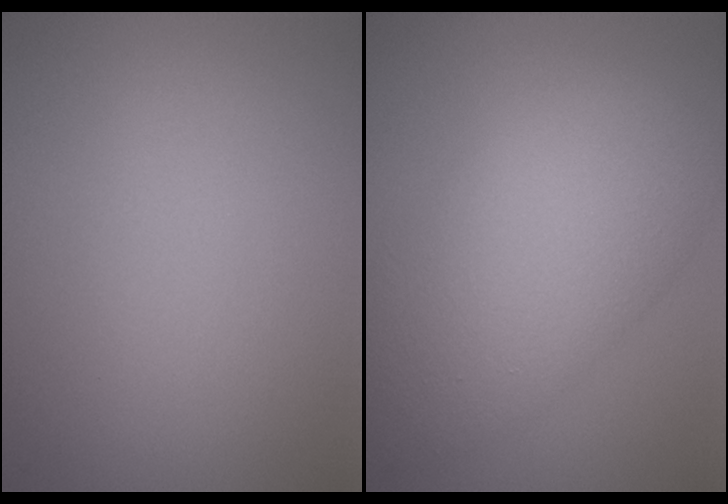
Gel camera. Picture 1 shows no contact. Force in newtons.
{"total": 8.3, "press": 8.3, "slide": 0.4}